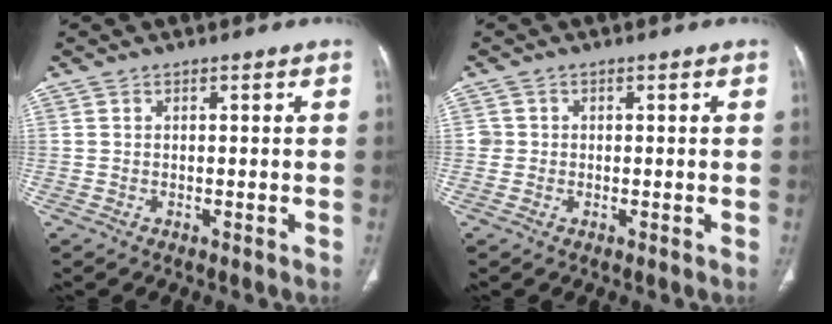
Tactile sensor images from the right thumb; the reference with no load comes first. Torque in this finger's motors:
{"motor_torque": [-0.20, 0.12, 0.37, 0.21, -0.01]}